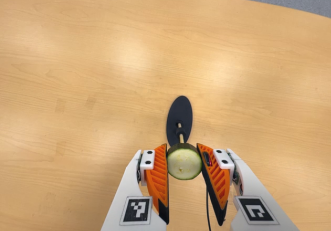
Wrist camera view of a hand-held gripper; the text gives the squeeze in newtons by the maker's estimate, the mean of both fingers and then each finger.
{"total": 9.2, "left": 8.7, "right": 9.7}